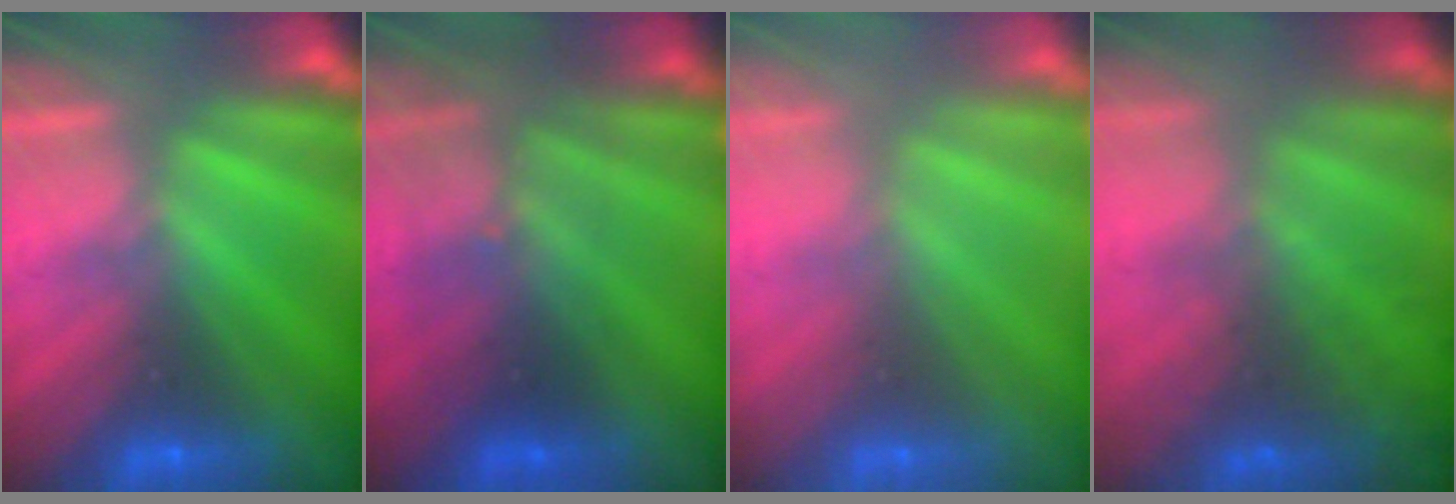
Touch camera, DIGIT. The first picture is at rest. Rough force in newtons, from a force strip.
{"total": 2.9}
{"total": 2.9}
{"total": 10.2}